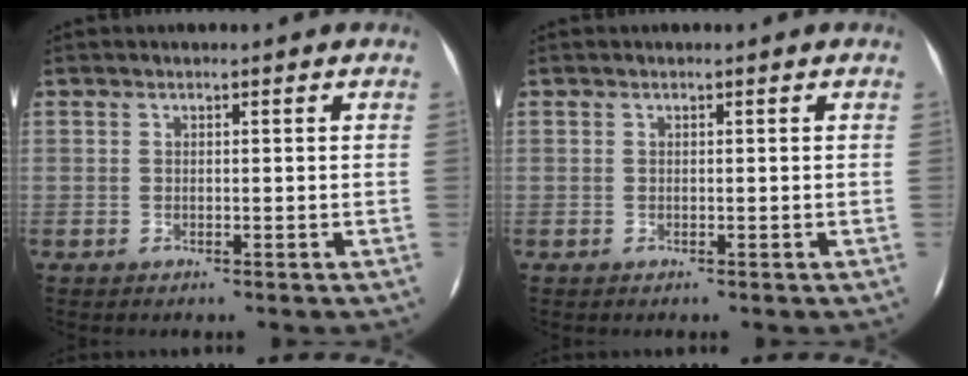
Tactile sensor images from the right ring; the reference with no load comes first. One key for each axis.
{"total": 0.0}